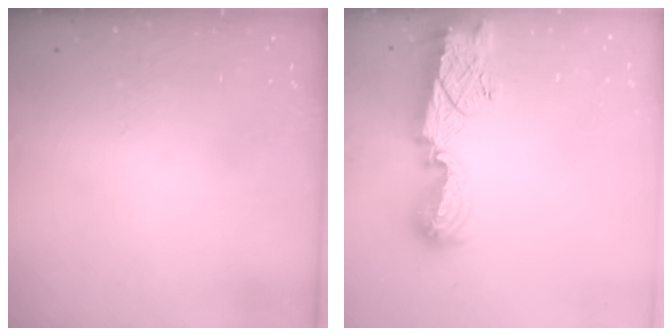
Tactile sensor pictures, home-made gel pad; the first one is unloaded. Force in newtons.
{"total": 12.3, "press": 12.3, "slide": 0.8}